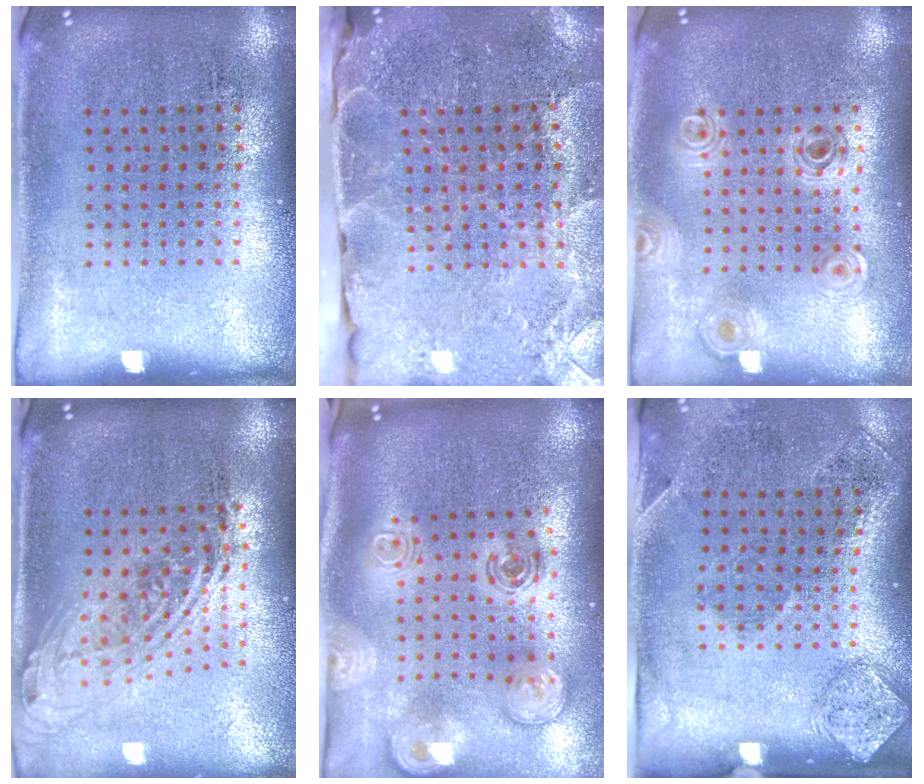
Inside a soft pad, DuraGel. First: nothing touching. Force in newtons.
{"total": 3.1, "press": 3.0, "slide": 0.7}
{"total": 0.7, "press": 0.7, "slide": 0.2}
{"total": 2.1, "press": 1.6, "slide": 1.4}
{"total": 3.1, "press": 2.1, "slide": 2.3}
{"total": 1.9, "press": 1.2, "slide": 1.5}